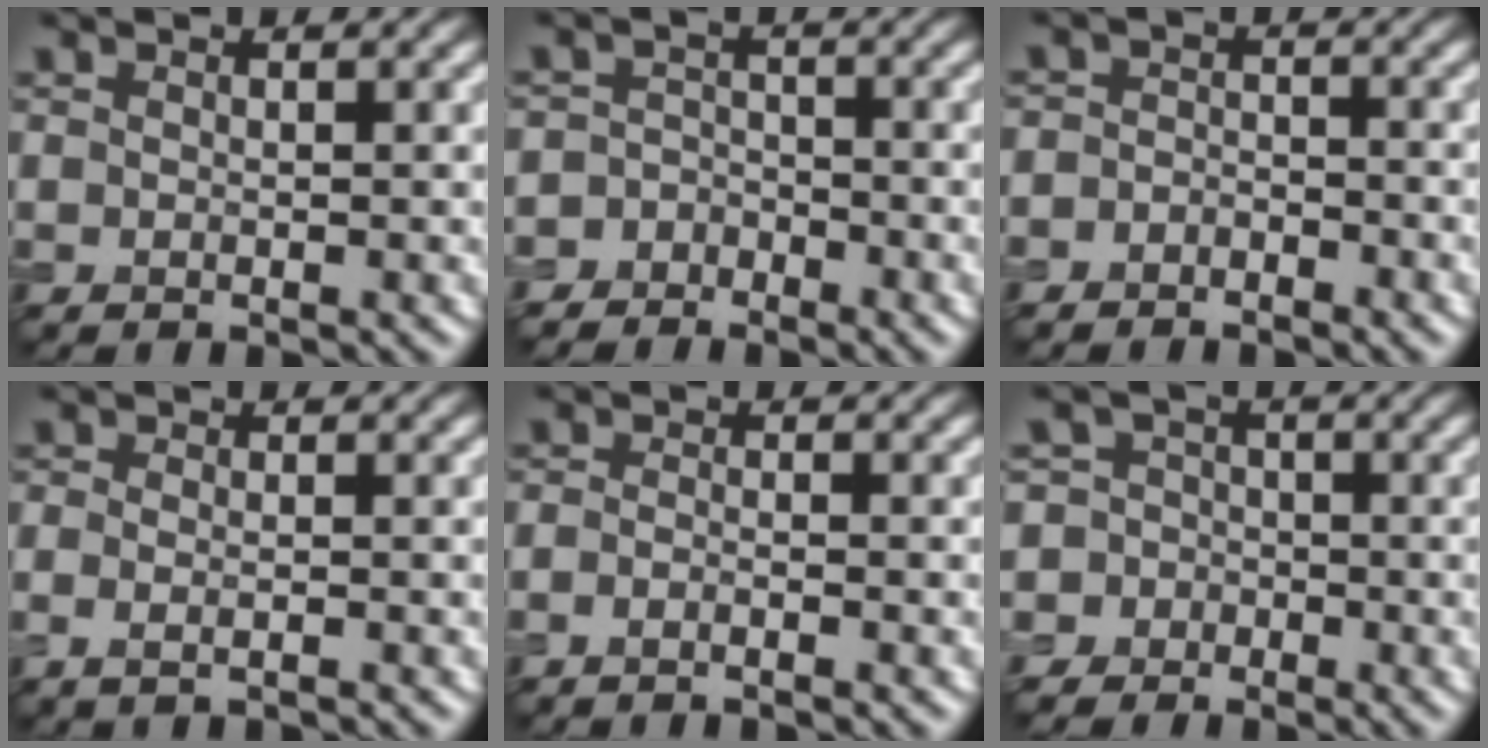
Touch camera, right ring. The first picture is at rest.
{"total": 3.2, "force": [-2.5, 2.1, -0.2], "torque": [0.043, 0.007, -0.052]}
{"total": 1.7, "force": [-1.4, 1.0, 0.2], "torque": [-0.001, 0.005, -0.031]}
{"total": 1.8, "force": [-0.8, 0.7, 1.4], "torque": [-0.027, -0.005, -0.013]}
{"total": 1.5, "force": [-1.0, 0.4, 1.0], "torque": [-0.013, -0.001, -0.024]}
{"total": 6.7, "force": [-2.7, 6.1, 0.1], "torque": [0.013, 0.013, -0.084]}